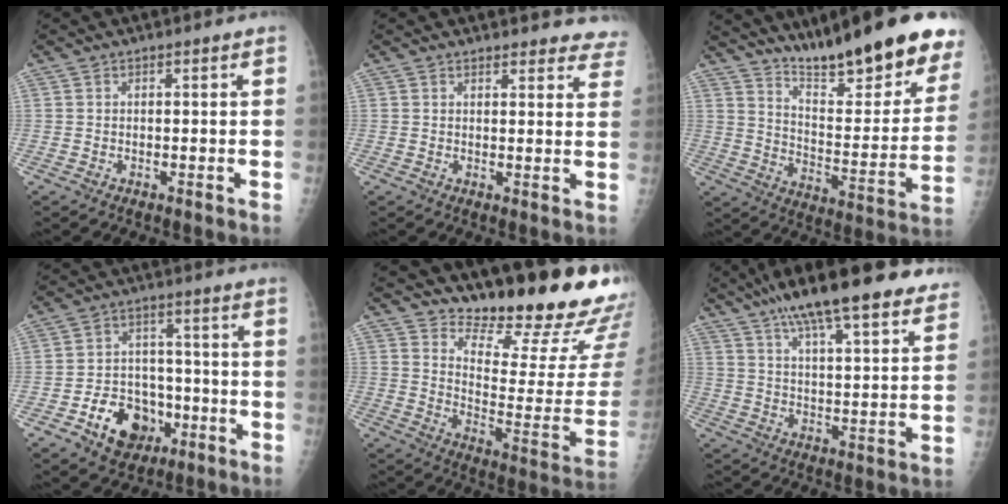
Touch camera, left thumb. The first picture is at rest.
{"total": 9.4, "force": [8.7, 3.1, 1.6], "torque": [0.036, -0.036, 0.072]}
{"total": 24.4, "force": [18.5, 5.3, 15.0], "torque": [-0.183, -0.104, 0.273]}
{"total": 11.7, "force": [-5.0, 8.8, 5.8], "torque": [-0.055, 0.034, -0.075]}
{"total": 20.5, "force": [18.0, 3.8, 9.0], "torque": [-0.090, -0.169, 0.247]}
{"total": 25.3, "force": [18.5, 6.0, 16.2], "torque": [-0.232, -0.028, 0.262]}